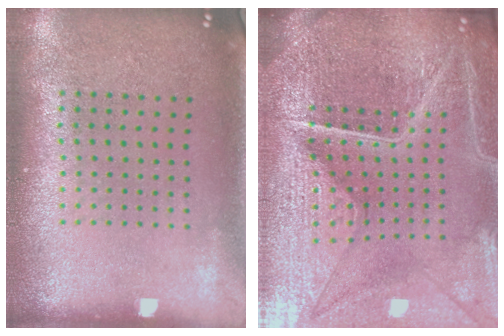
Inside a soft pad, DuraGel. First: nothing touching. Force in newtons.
{"total": 6.3, "press": 5.6, "slide": 2.8}